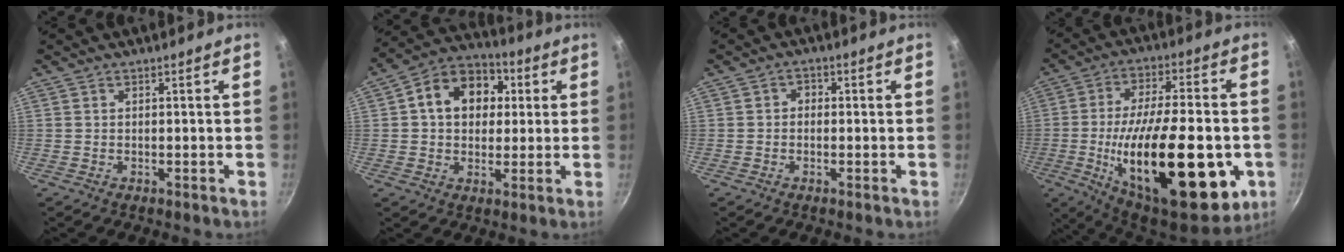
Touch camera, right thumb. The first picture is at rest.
{"total": 13.6, "force": [2.8, 10.5, 8.2], "torque": [-0.097, 0.019, 0.028]}
{"total": 1.8, "force": [-0.3, 1.5, 0.9], "torque": [-0.012, 0.008, -0.008]}
{"total": 31.3, "force": [-7.1, 12.6, 27.8], "torque": [-0.422, 0.008, -0.100]}